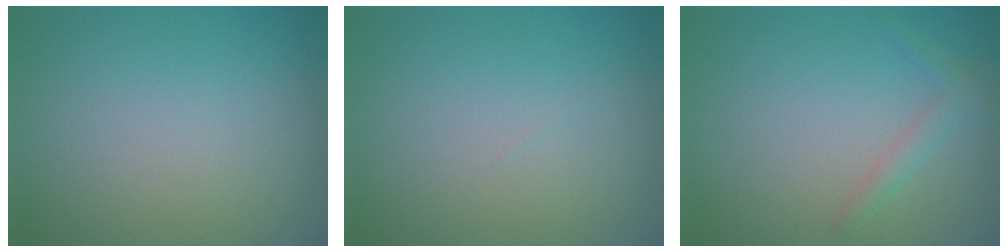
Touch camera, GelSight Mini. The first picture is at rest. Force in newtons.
{"total": 0.0}
{"total": 1.5, "press": 1.5, "slide": 0.1}